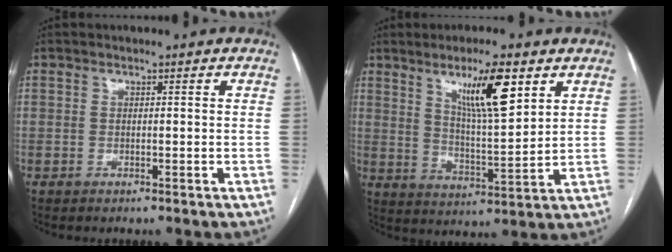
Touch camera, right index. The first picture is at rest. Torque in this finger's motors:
{"motor_torque": [1.11, 1.02, 0.49, 0.07]}